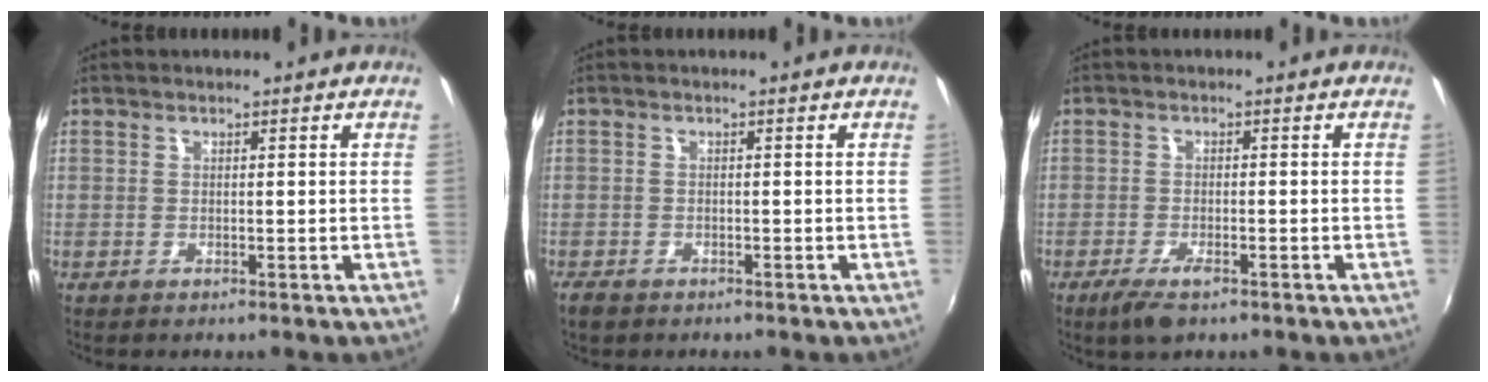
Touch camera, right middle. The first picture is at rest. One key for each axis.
{"total": 2.2, "fx": -1.7, "fy": 1.0, "fz": 1.0, "tx": -0.025, "ty": -0.005, "tz": -0.031}
{"total": 4.3, "fx": -2.8, "fy": 1.5, "fz": 2.9, "tx": -0.071, "ty": -0.012, "tz": -0.053}